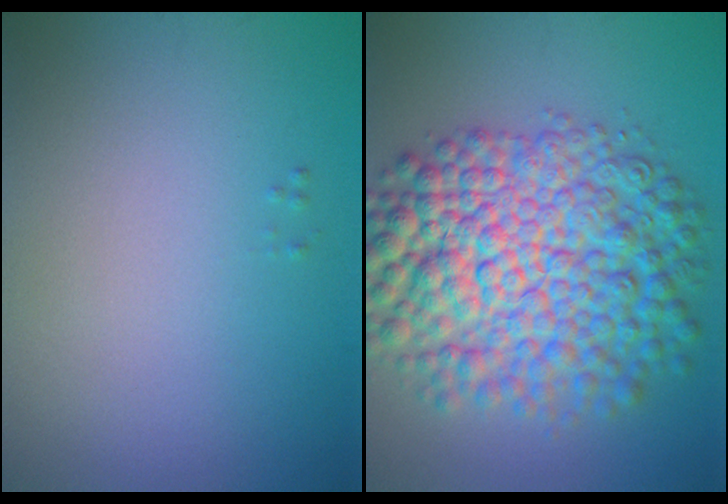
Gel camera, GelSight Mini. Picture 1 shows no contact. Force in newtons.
{"total": 11.6, "press": 11.6, "slide": 0.2}